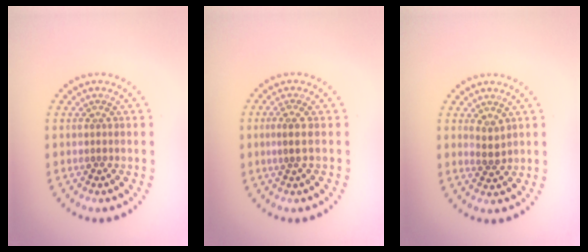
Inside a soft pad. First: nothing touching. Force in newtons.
{"total": 1.6, "press": 1.3, "slide": 1.0}
{"total": 1.6, "press": 1.3, "slide": 0.9}